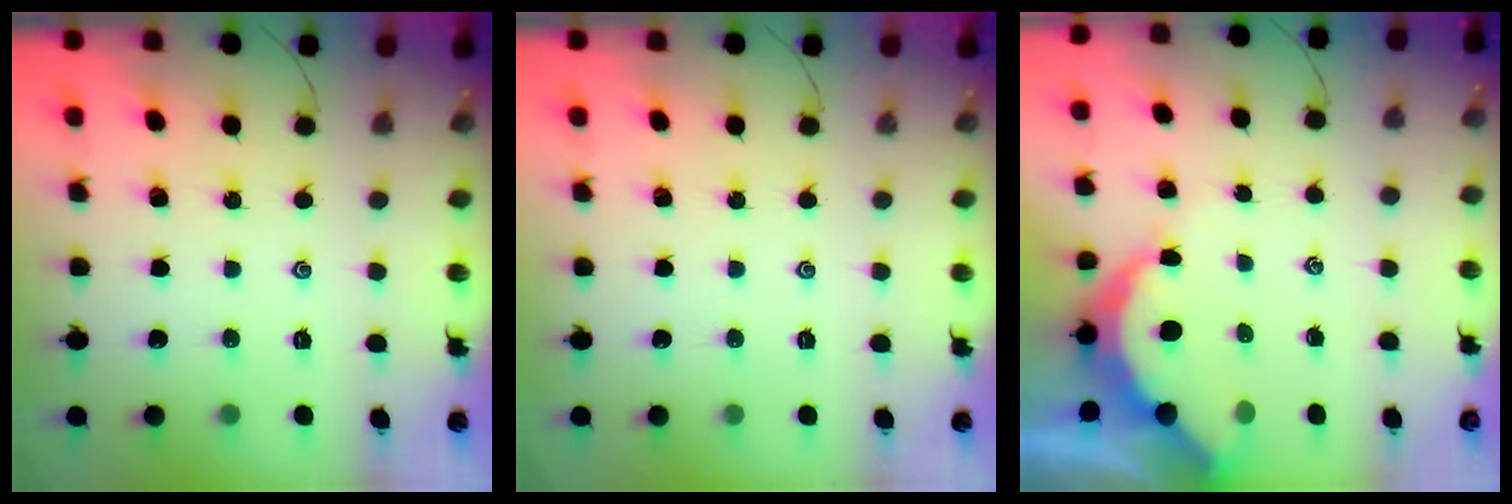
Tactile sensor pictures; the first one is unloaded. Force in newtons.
{"total": 0.0}
{"total": 8.8, "press": 8.7, "slide": 1.0}